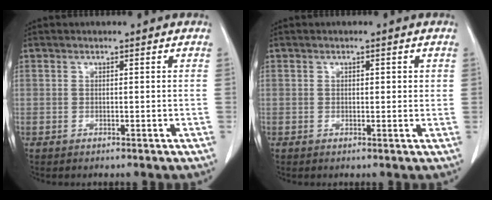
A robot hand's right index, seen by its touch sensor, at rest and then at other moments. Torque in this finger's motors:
{"motor_torque": [-0.07, 0.00, -0.06, -0.01]}